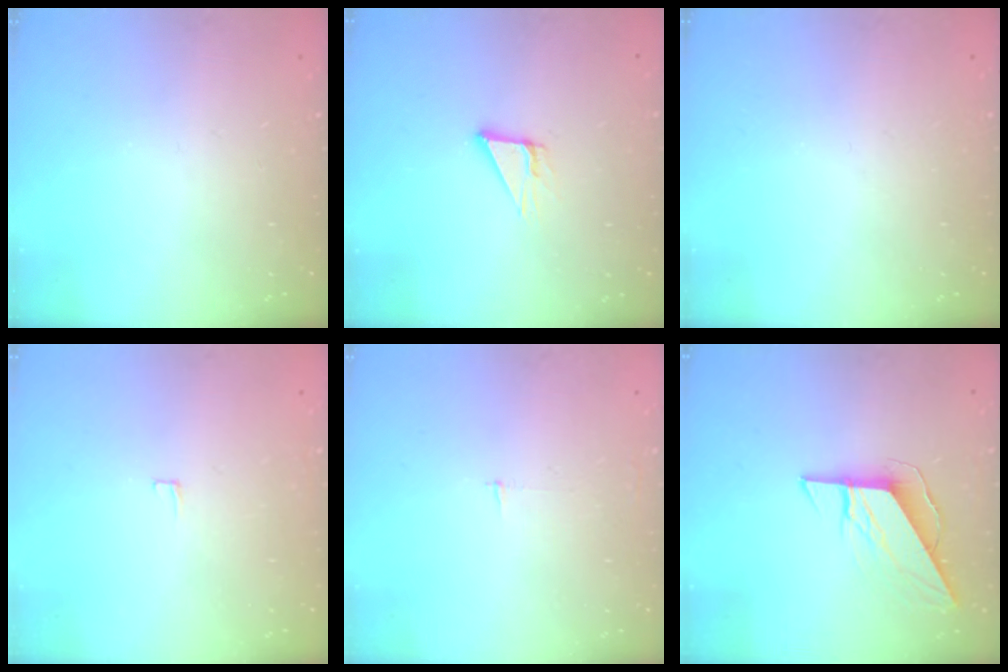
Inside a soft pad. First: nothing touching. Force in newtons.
{"total": 4.6, "press": 4.6, "slide": 0.2}
{"total": 0.0}
{"total": 3.4, "press": 3.3, "slide": 0.3}
{"total": 2.5, "press": 2.5, "slide": 0.2}
{"total": 8.0, "press": 8.0, "slide": 0.5}